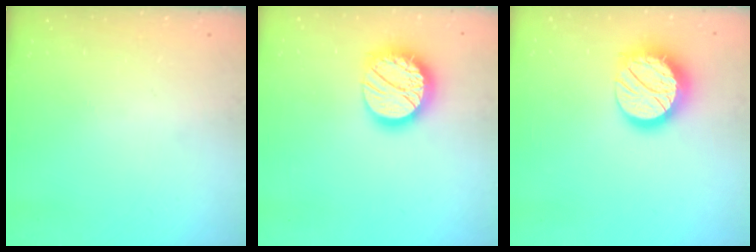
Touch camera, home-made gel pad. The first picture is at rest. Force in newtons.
{"total": 19.2, "press": 19.1, "slide": 1.2}
{"total": 16.2, "press": 16.2, "slide": 1.0}